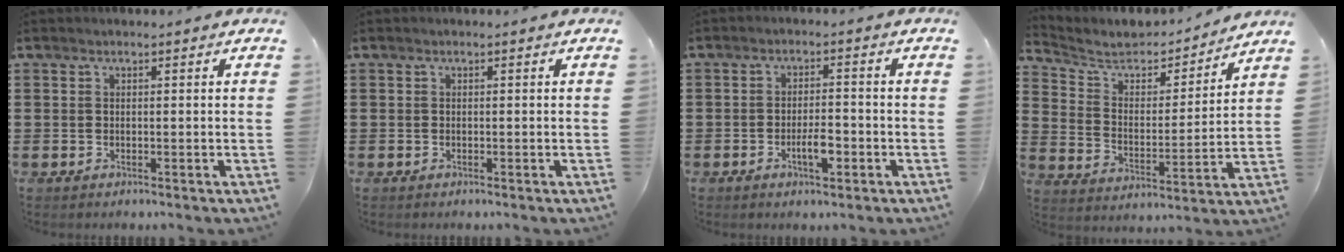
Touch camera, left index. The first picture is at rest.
{"total": 0.0}
{"total": 4.1, "force": [-1.6, 1.5, 3.5], "torque": [-0.059, 0.007, -0.027]}
{"total": 6.1, "force": [5.6, 1.8, 1.7], "torque": [-0.064, -0.042, 0.091]}